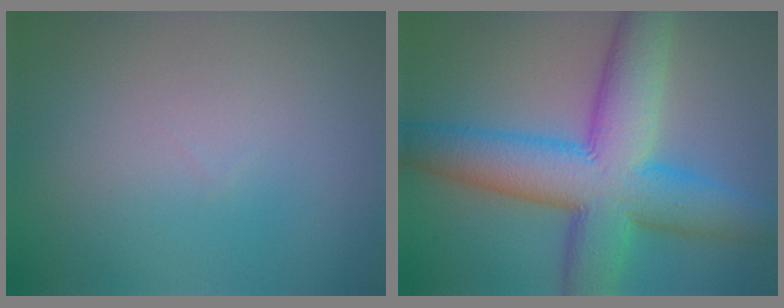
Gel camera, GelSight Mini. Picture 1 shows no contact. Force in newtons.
{"total": 11.3, "press": 11.3, "slide": 0.2}